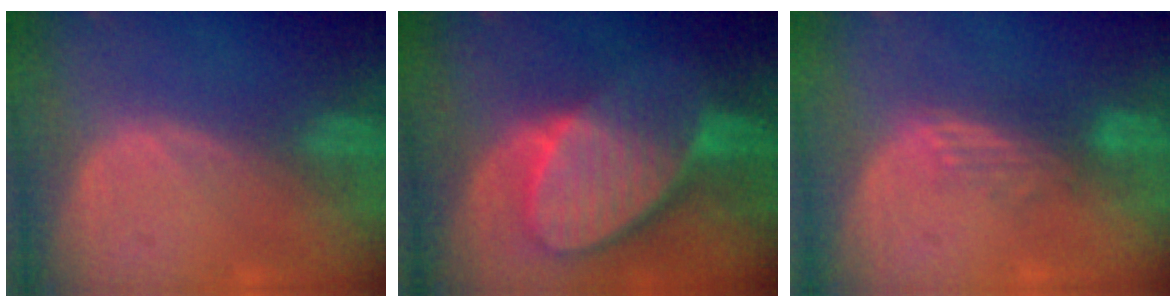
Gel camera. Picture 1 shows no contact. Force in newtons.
{"total": 10.1, "press": 8.9, "slide": 4.8}
{"total": 2.8, "press": 2.6, "slide": 1.2}